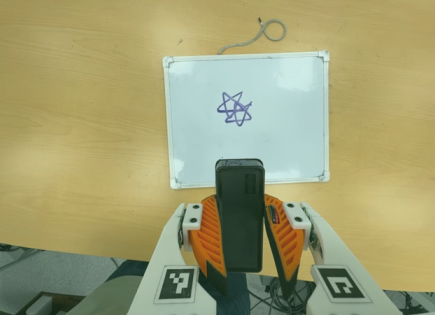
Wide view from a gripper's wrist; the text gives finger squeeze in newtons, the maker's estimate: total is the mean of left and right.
{"total": 10.2, "left": 8.5, "right": 11.9}